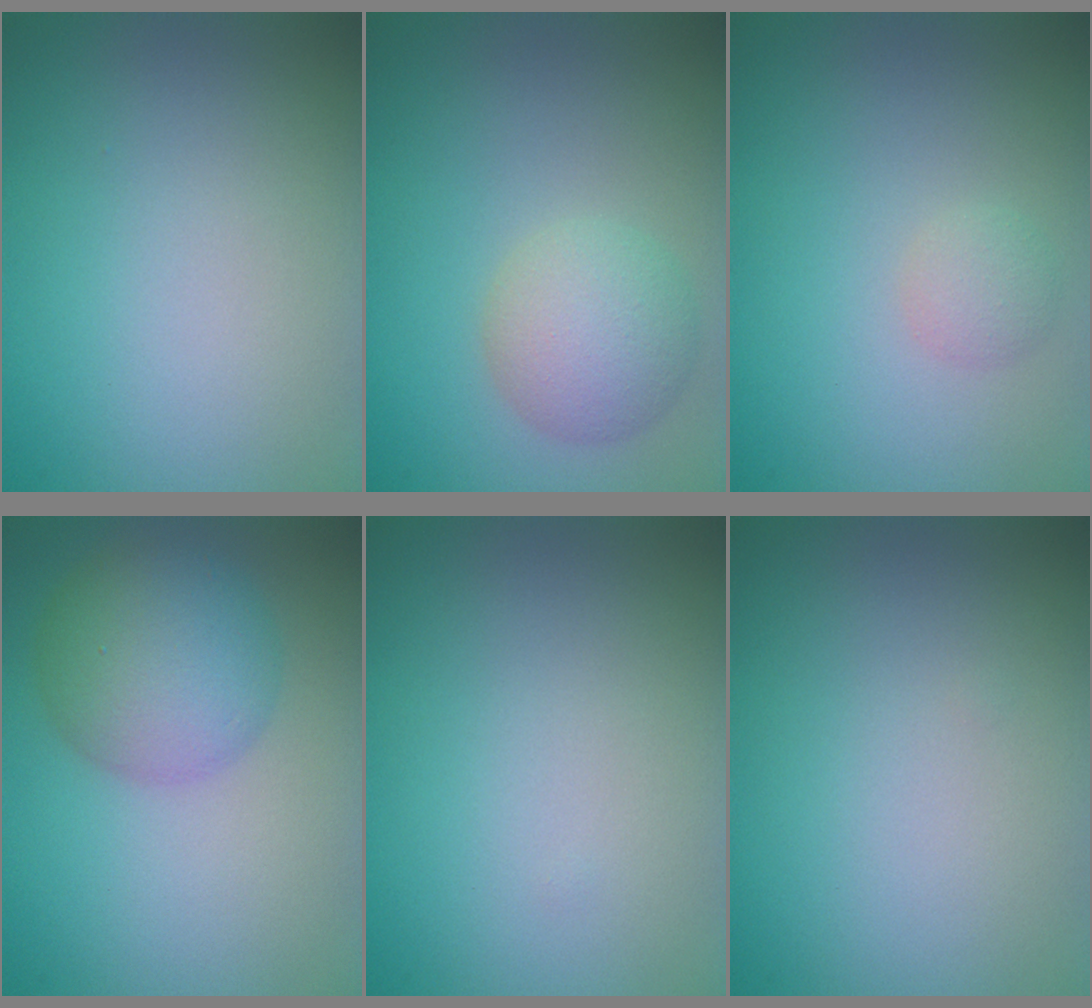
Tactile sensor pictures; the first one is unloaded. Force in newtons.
{"total": 3.9, "press": 3.8, "slide": 0.2}
{"total": 1.3, "press": 1.3, "slide": 0.1}
{"total": 5.7, "press": 5.7, "slide": 0.1}
{"total": 0.0}
{"total": 0.0}